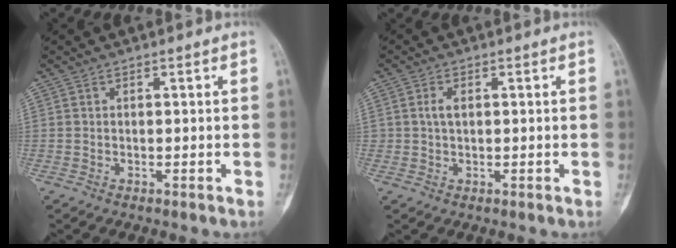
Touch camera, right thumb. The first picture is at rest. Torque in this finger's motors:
{"motor_torque": [-0.49, -0.07, 0.15, 0.16, 0.02]}